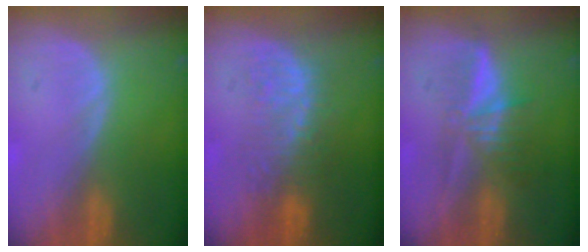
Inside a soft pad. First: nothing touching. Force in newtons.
{"total": 6.4, "press": 6.2, "slide": 1.3}
{"total": 5.3, "press": 5.2, "slide": 1.1}